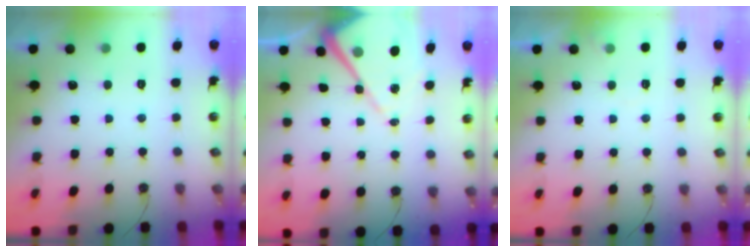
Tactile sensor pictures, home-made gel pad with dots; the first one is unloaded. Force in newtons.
{"total": 11.7, "press": 11.6, "slide": 1.1}
{"total": 3.7, "press": 3.7, "slide": 0.6}